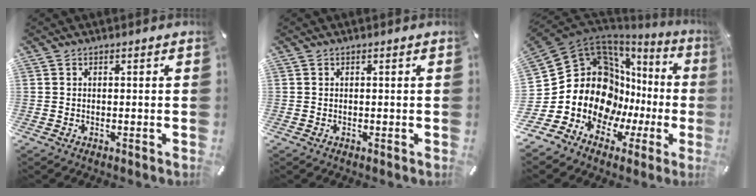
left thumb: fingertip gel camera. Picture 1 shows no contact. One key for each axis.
{"total": 0.0}
{"total": 19.3, "fx": 1.6, "fy": 15.5, "fz": 11.5, "tx": -0.232, "ty": -0.062, "tz": 0.053}